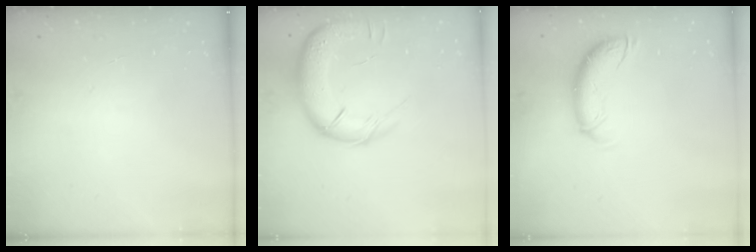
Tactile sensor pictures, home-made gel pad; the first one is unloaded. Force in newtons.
{"total": 15.8, "press": 15.3, "slide": 4.0}
{"total": 10.7, "press": 10.6, "slide": 1.5}